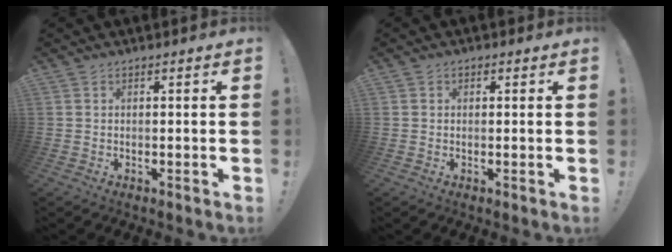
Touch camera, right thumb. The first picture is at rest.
{"total": 2.4, "force": [-0.6, 2.0, 1.2], "torque": [-0.015, 0.010, -0.011]}